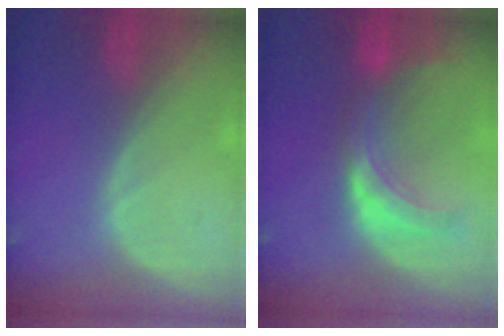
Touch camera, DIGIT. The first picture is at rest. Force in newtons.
{"total": 7.5, "press": 6.8, "slide": 3.0}